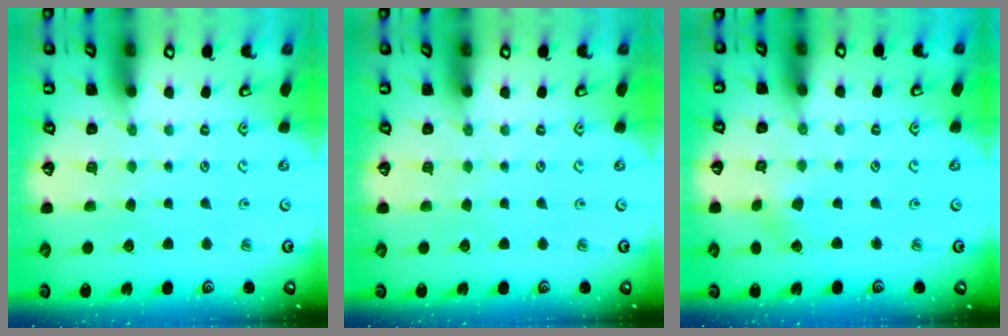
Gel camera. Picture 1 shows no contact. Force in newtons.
{"total": 0.0}
{"total": 1.6, "press": 1.6, "slide": 0.2}